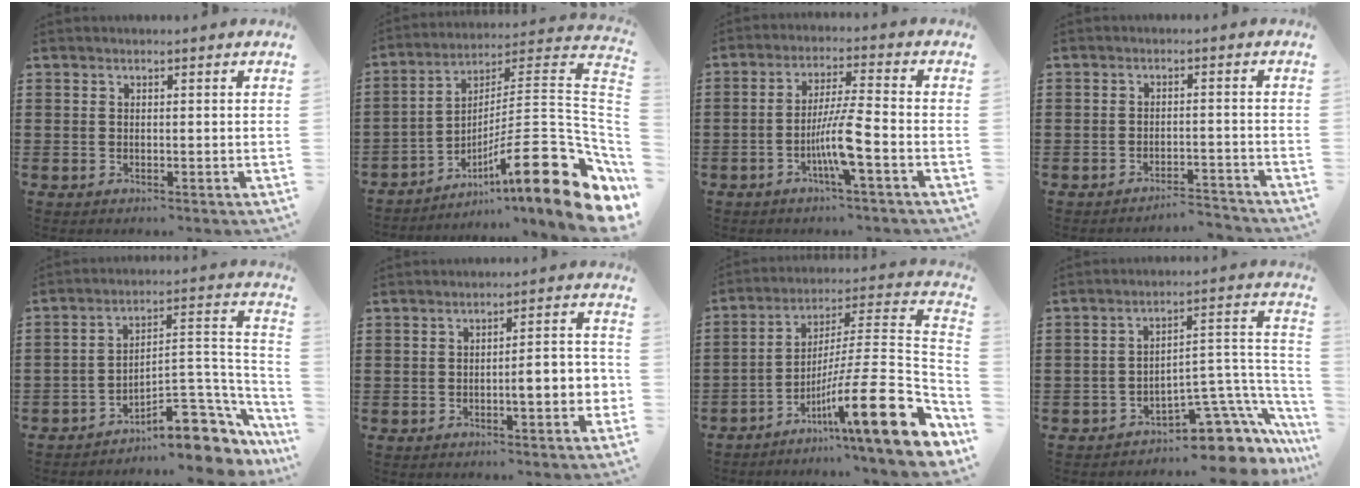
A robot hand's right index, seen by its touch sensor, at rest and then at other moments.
{"total": 17.0, "force": [-7.1, 3.7, 15.0], "torque": [-0.217, -0.008, -0.120]}
{"total": 7.3, "force": [-3.1, 0.2, 6.6], "torque": [-0.129, -0.007, -0.063]}
{"total": 3.4, "force": [-3.4, 0.2, 0.1], "torque": [-0.008, 0.000, -0.072]}
{"total": 11.1, "force": [-8.0, 3.9, 6.6], "torque": [-0.066, 0.018, -0.147]}
{"total": 4.7, "force": [-1.5, 0.7, 4.4], "torque": [-0.066, -0.002, -0.029]}
{"total": 17.0, "force": [-7.3, 1.8, 15.3], "torque": [-0.247, -0.018, -0.130]}
{"total": 9.3, "force": [-6.7, 3.7, 5.3], "torque": [-0.059, 0.007, -0.122]}